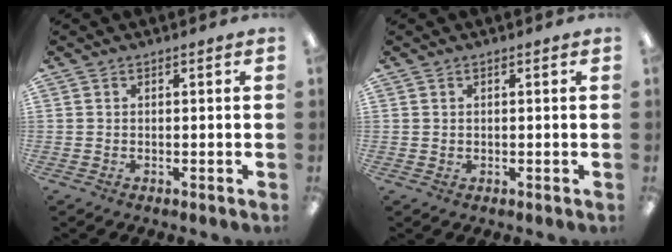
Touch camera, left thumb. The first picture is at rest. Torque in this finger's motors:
{"motor_torque": [-0.39, 0.01, 0.30, -0.30, 0.01]}